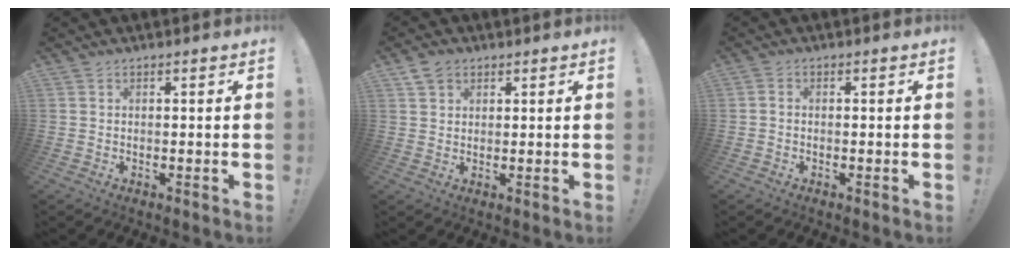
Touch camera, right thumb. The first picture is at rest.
{"total": 3.8, "force": [2.3, 2.7, 1.4], "torque": [-0.026, -0.004, 0.045]}
{"total": 0.8, "force": [-0.7, 0.3, 0.3], "torque": [-0.013, 0.003, -0.010]}